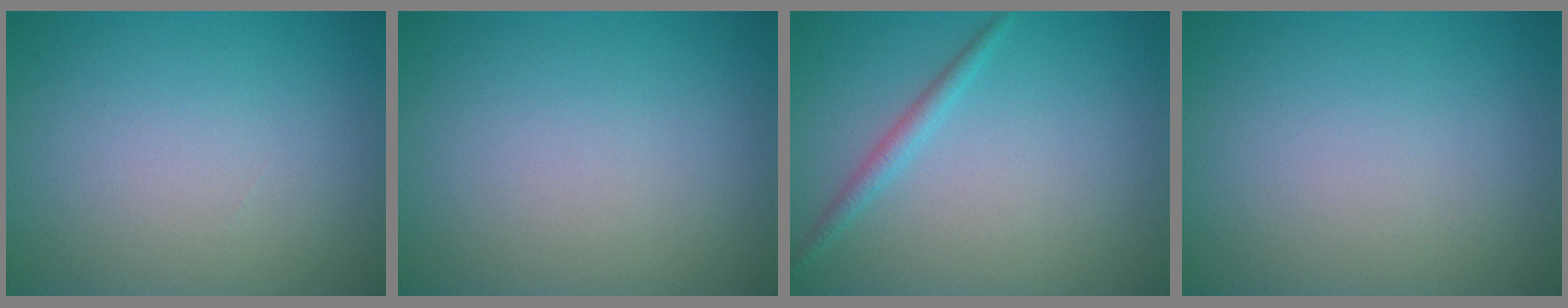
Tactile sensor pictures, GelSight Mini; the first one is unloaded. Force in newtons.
{"total": 0.0}
{"total": 1.5, "press": 1.5, "slide": 0.1}
{"total": 0.0}